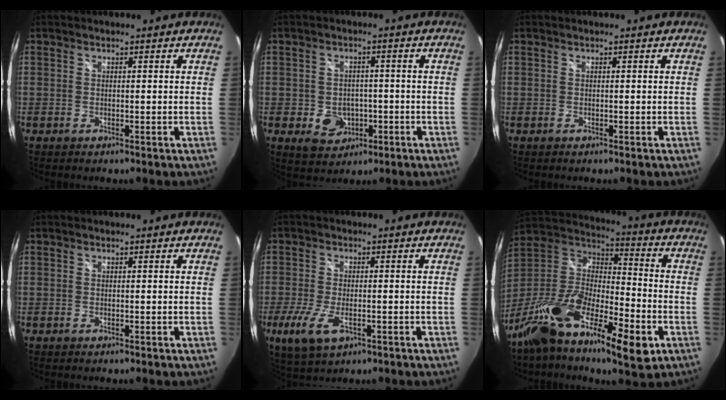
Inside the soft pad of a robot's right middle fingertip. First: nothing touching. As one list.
[{"total": 6.4, "force": [-2.0, 5.6, 2.6], "torque": [-0.063, 0.005, -0.014]}, {"total": 0.0}, {"total": 0.0}, {"total": 8.2, "force": [-3.4, 3.7, 6.5], "torque": [-0.148, -0.022, -0.059]}, {"total": 21.7, "force": [-10.9, 7.5, 17.2], "torque": [-0.316, -0.029, -0.202]}]